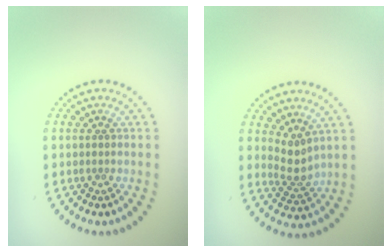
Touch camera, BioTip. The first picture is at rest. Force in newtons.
{"total": 2.2, "press": 1.5, "slide": 1.6}